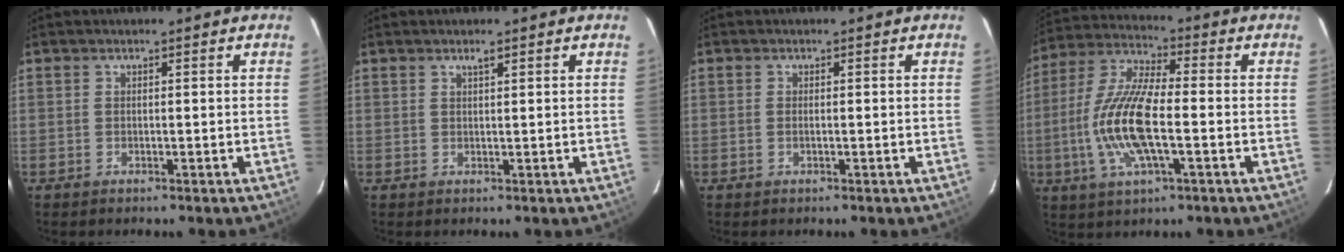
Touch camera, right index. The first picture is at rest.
{"total": 1.0, "force": [0.7, 0.2, 0.7], "torque": [-0.012, 0.002, 0.014]}
{"total": 0.6, "force": [-0.1, 0.1, 0.6], "torque": [-0.012, 0.001, -0.003]}
{"total": 14.6, "force": [-2.8, 4.2, 13.6], "torque": [-0.285, -0.002, -0.061]}